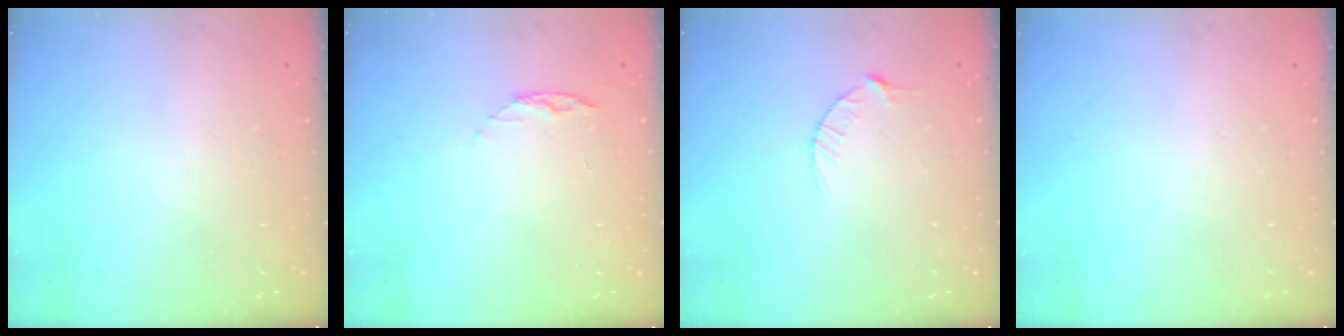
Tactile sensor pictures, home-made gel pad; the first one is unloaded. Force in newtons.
{"total": 4.9, "press": 4.8, "slide": 0.5}
{"total": 2.9, "press": 2.9, "slide": 0.4}
{"total": 0.0}